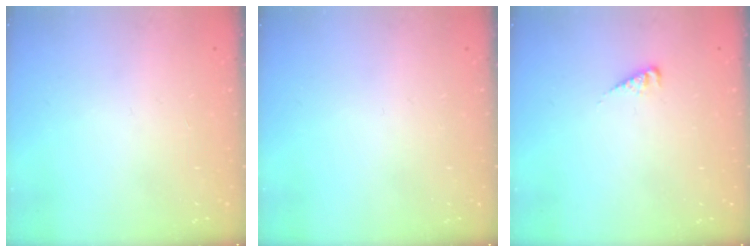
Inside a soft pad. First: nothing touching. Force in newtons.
{"total": 0.0}
{"total": 2.6, "press": 2.6, "slide": 0.5}